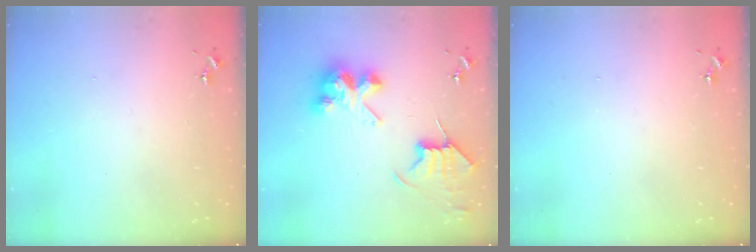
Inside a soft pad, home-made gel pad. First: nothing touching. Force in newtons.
{"total": 9.4, "press": 9.4, "slide": 0.8}
{"total": 0.0}